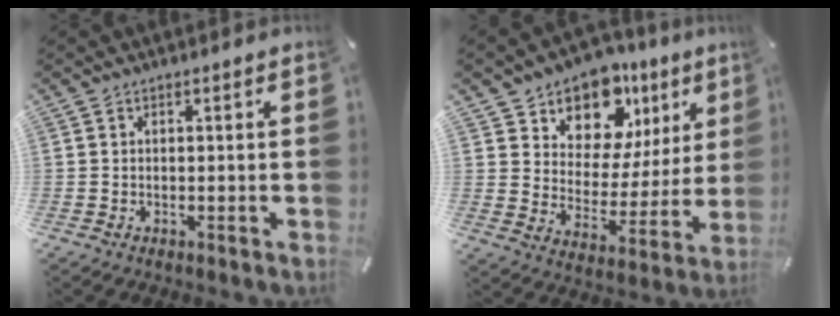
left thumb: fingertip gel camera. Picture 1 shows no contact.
{"total": 12.9, "force": [9.6, 8.0, 3.5], "torque": [-0.054, -0.086, 0.172]}